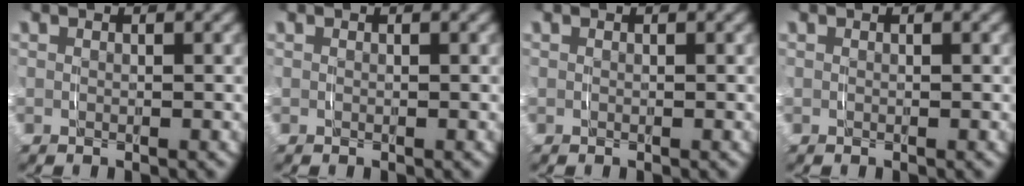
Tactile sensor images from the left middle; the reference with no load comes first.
{"total": 0.0}
{"total": 0.0}
{"total": 0.0}